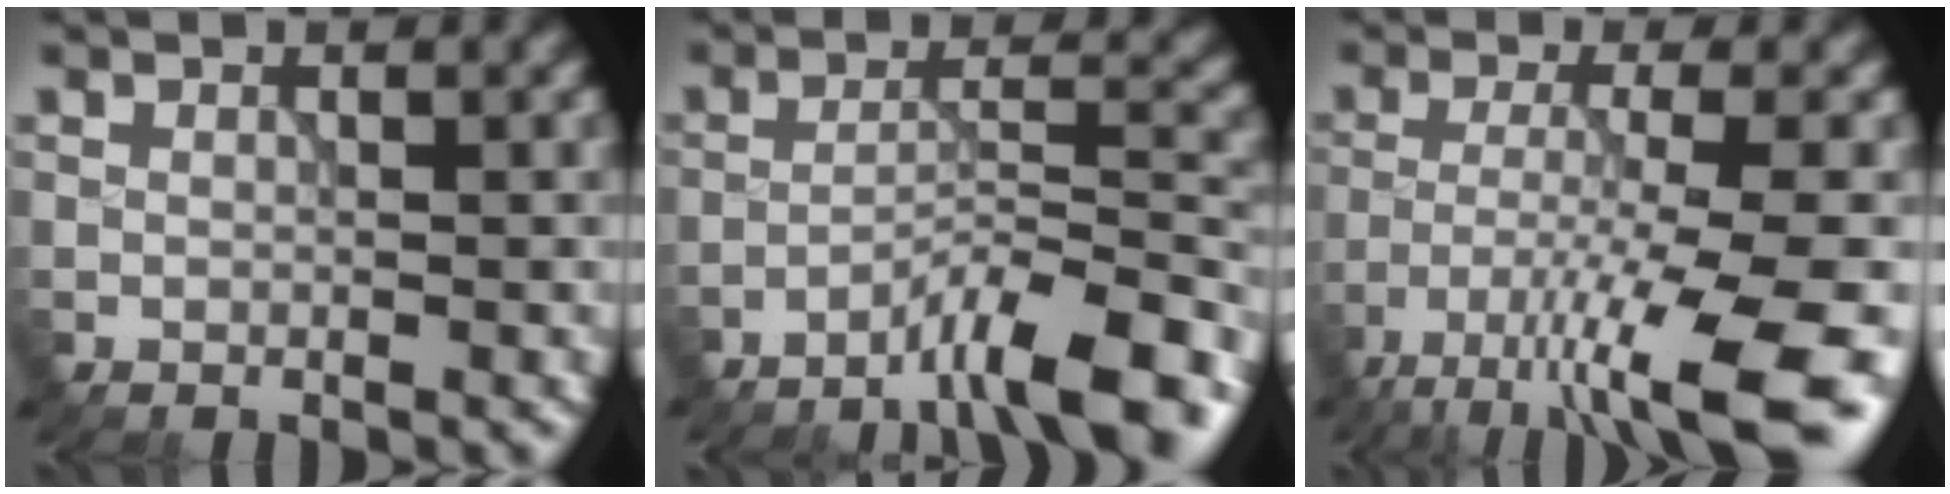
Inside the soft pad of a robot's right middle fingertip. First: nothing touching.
{"total": 7.6, "force": [-5.4, 1.1, 5.3], "torque": [-0.079, 0.009, -0.092]}
{"total": 10.3, "force": [-5.8, 1.7, 8.3], "torque": [-0.138, -0.010, -0.098]}